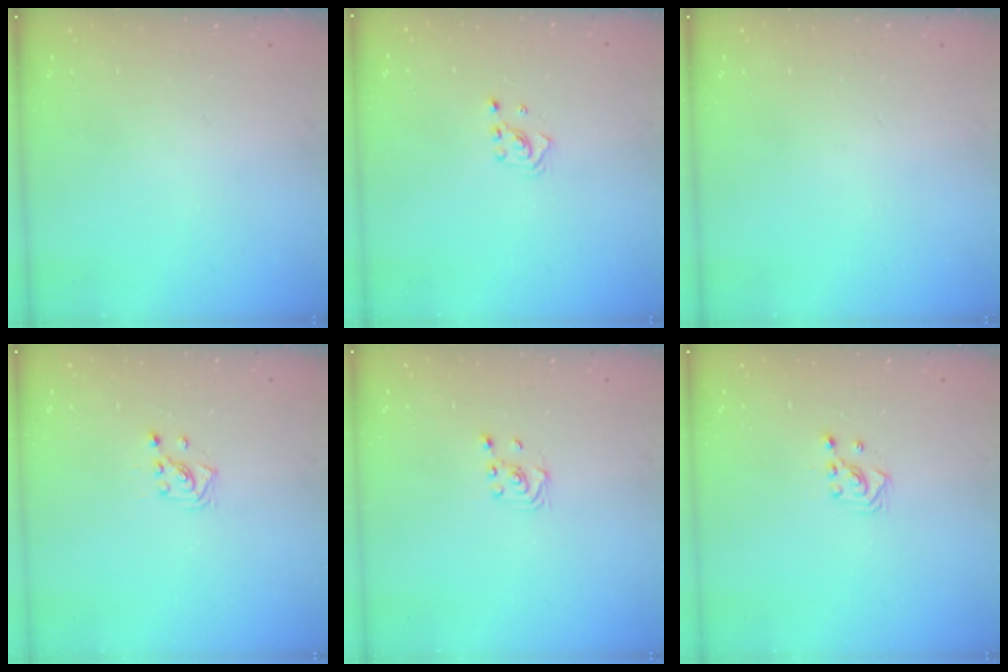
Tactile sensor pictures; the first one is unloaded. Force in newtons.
{"total": 2.2, "press": 2.2, "slide": 0.2}
{"total": 0.0}
{"total": 2.0, "press": 1.9, "slide": 0.8}
{"total": 2.0, "press": 1.8, "slide": 0.8}
{"total": 2.9, "press": 2.9, "slide": 0.4}